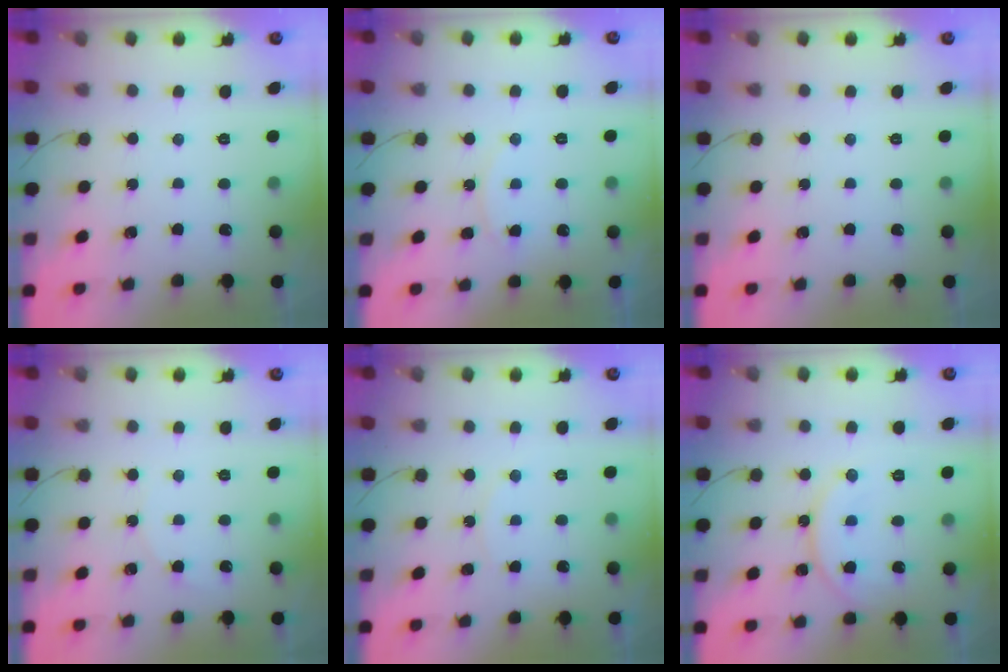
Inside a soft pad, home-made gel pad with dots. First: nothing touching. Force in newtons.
{"total": 7.3, "press": 7.3, "slide": 0.3}
{"total": 0.0}
{"total": 3.8, "press": 3.5, "slide": 1.4}
{"total": 4.5, "press": 4.4, "slide": 0.5}
{"total": 11.7, "press": 11.5, "slide": 2.4}